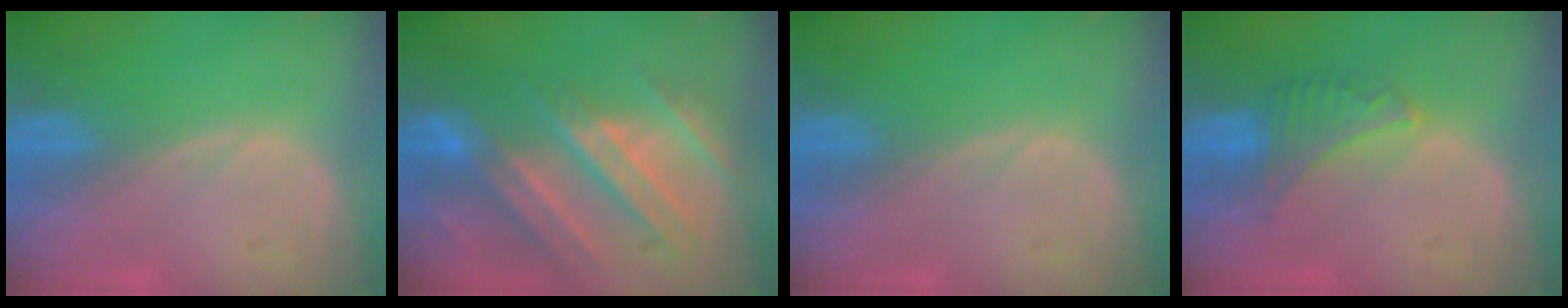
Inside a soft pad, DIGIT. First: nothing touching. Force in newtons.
{"total": 10.7, "press": 9.6, "slide": 4.6}
{"total": 0.0}
{"total": 4.8, "press": 4.8, "slide": 0.5}